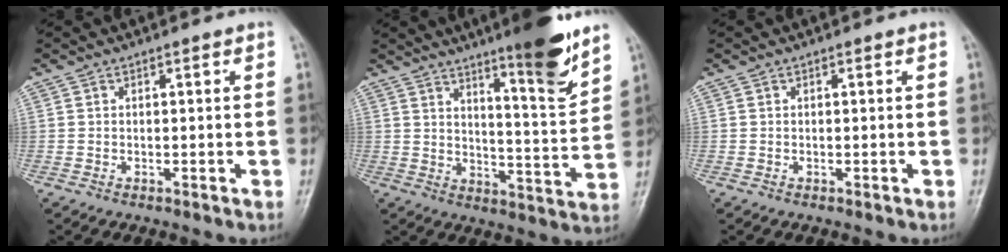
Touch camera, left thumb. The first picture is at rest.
{"total": 12.5, "force": [8.9, 1.3, 8.8], "torque": [-0.111, -0.069, 0.137]}
{"total": 0.0}